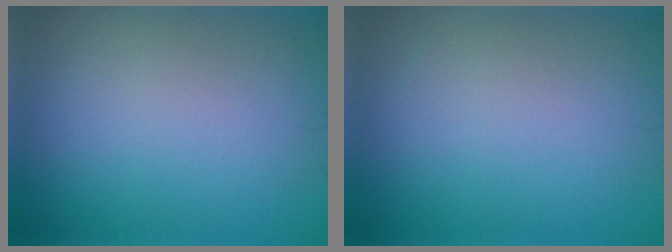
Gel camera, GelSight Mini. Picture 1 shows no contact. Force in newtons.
{"total": 0.0}